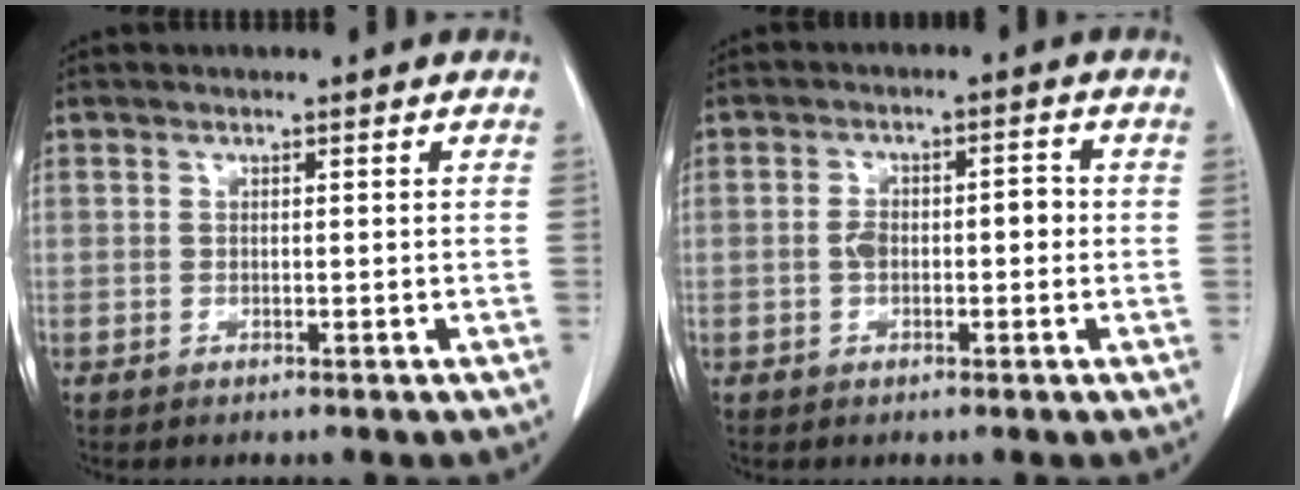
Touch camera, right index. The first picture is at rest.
{"total": 4.2, "force": [-0.4, 2.3, 3.5], "torque": [-0.062, 0.025, -0.005]}